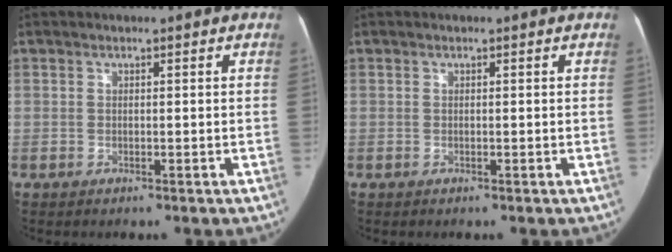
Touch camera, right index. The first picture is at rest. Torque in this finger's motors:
{"motor_torque": [-0.04, -0.02, 0.04, 0.01]}